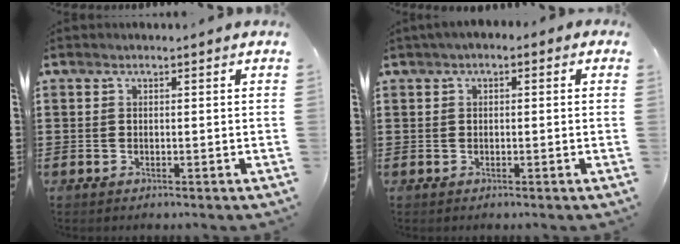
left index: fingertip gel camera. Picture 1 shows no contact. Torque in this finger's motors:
{"motor_torque": [2.14, 0.00, 0.84, 0.21]}